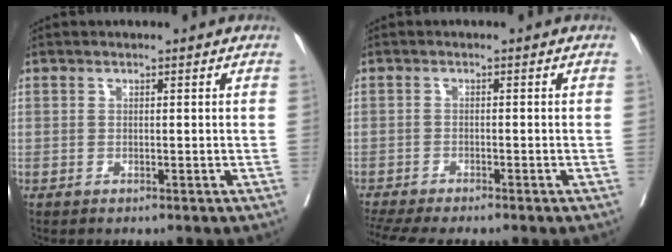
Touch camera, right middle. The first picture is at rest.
{"total": 7.6, "force": [-6.5, 0.3, 3.9], "torque": [-0.058, -0.010, -0.107]}